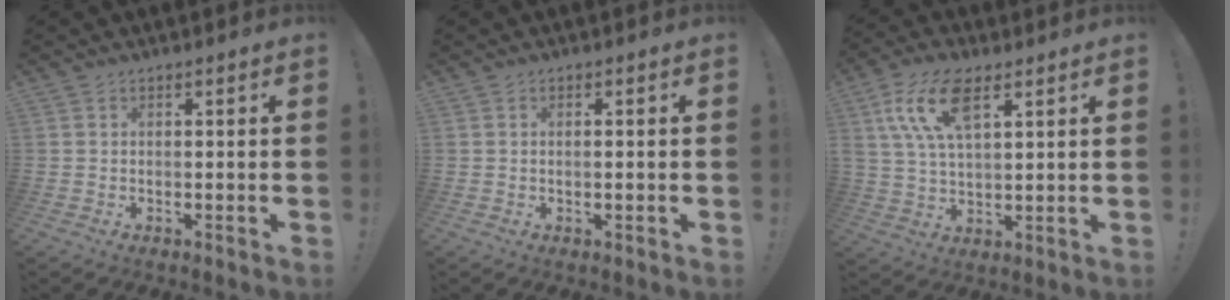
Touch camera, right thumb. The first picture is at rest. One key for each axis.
{"total": 1.1, "fx": -0.2, "fy": 0.3, "fz": 1.1, "tx": -0.012, "ty": -0.002, "tz": -0.005}
{"total": 13.4, "fx": 6.4, "fy": 6.0, "fz": 10.2, "tx": -0.209, "ty": -0.010, "tz": 0.117}